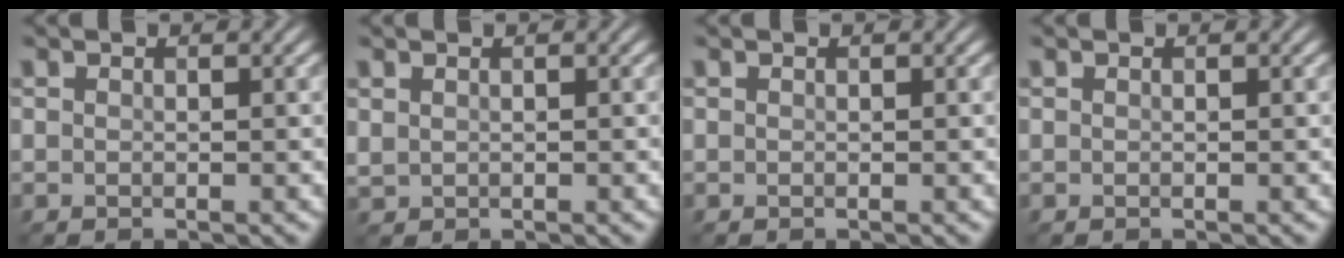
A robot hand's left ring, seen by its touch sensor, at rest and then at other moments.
{"total": 0.6, "force": [0.4, 0.4, 0.2], "torque": [-0.006, 0.000, 0.012]}
{"total": 0.0}
{"total": 0.0}